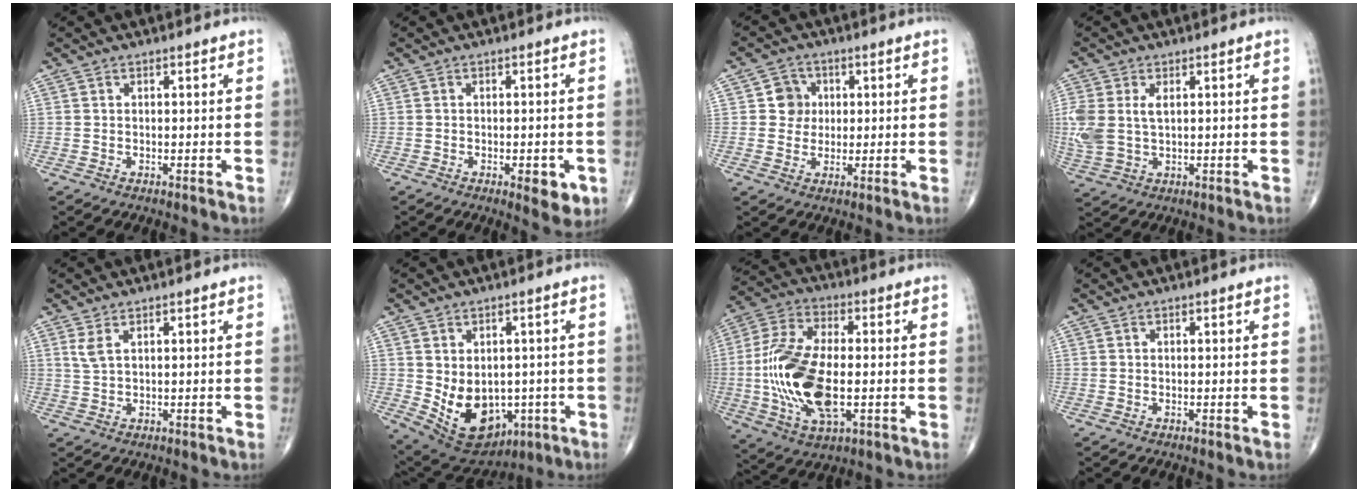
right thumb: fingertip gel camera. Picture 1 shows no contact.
{"total": 4.9, "force": [-1.8, 2.0, 4.2], "torque": [-0.041, -0.002, -0.018]}
{"total": 4.7, "force": [0.8, 4.5, 1.2], "torque": [0.011, 0.006, 0.006]}
{"total": 8.3, "force": [1.3, 5.0, 6.5], "torque": [-0.167, 0.005, 0.035]}
{"total": 2.3, "force": [1.2, 0.7, 1.8], "torque": [-0.046, 0.002, 0.033]}
{"total": 13.4, "force": [-2.2, 9.8, 8.9], "torque": [-0.117, 0.001, -0.001]}
{"total": 18.3, "force": [-2.1, 8.8, 15.9], "torque": [-0.331, 0.003, -0.037]}
{"total": 0.0}